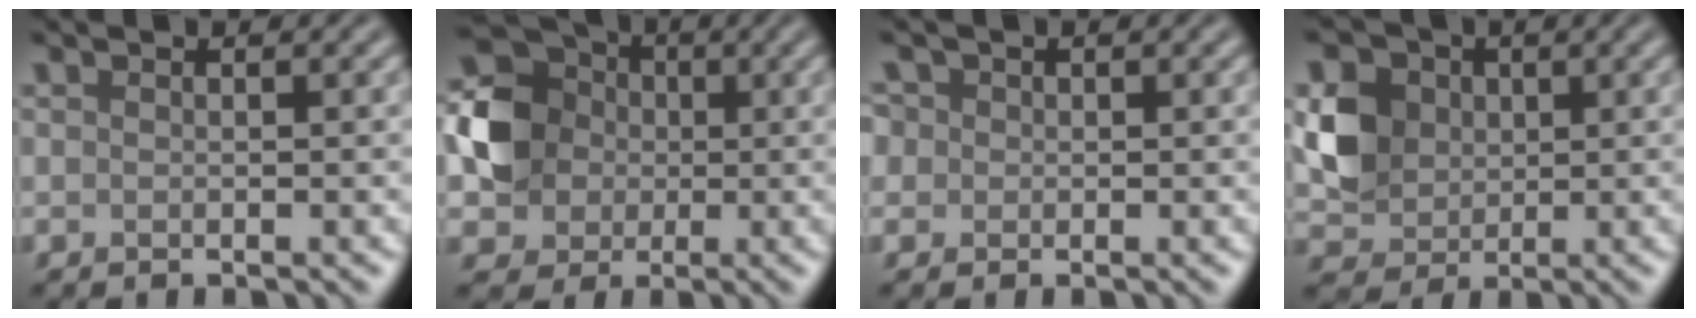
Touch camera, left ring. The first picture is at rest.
{"total": 7.1, "force": [0.4, 6.4, 3.1], "torque": [-0.054, 0.008, -0.006]}
{"total": 2.7, "force": [1.0, 2.3, 1.1], "torque": [-0.016, 0.017, 0.005]}
{"total": 4.9, "force": [0.7, 4.2, 2.3], "torque": [-0.051, 0.003, 0.012]}